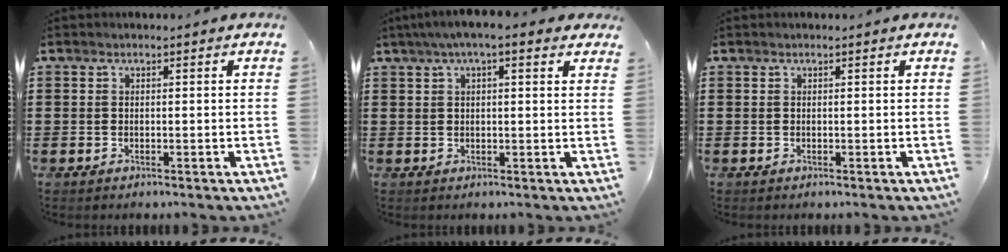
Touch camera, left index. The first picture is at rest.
{"total": 4.4, "force": [2.8, 0.6, 3.3], "torque": [-0.069, 0.006, 0.049]}
{"total": 0.0}